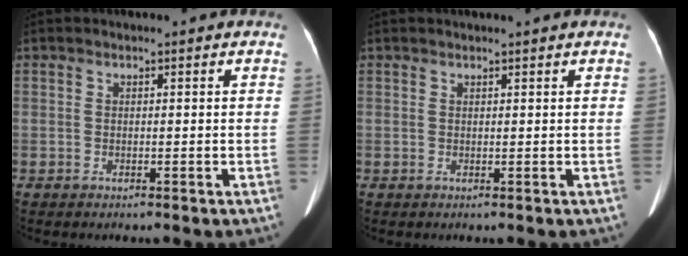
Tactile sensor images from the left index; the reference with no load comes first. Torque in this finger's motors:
{"motor_torque": [-0.16, -0.14, 0.01, 0.00]}